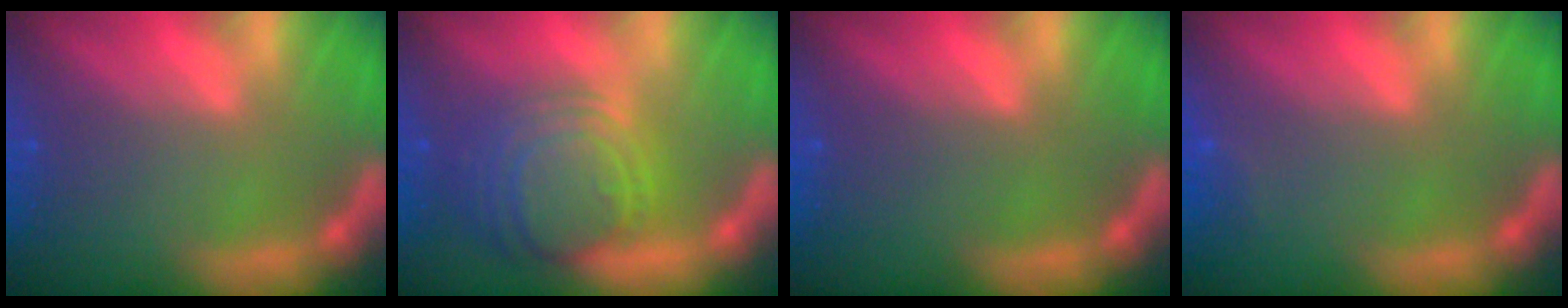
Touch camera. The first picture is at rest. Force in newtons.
{"total": 9.1}
{"total": 0.0}
{"total": 0.9}